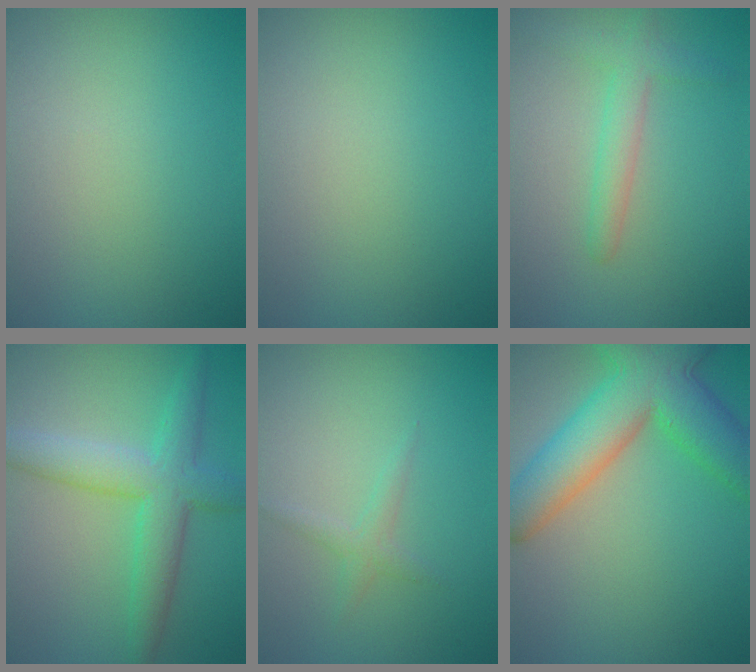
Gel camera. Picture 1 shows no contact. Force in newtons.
{"total": 0.0}
{"total": 2.6, "press": 2.6, "slide": 0.1}
{"total": 5.6, "press": 5.6, "slide": 0.1}
{"total": 1.2, "press": 1.2, "slide": 0.1}
{"total": 9.9, "press": 9.9, "slide": 0.4}